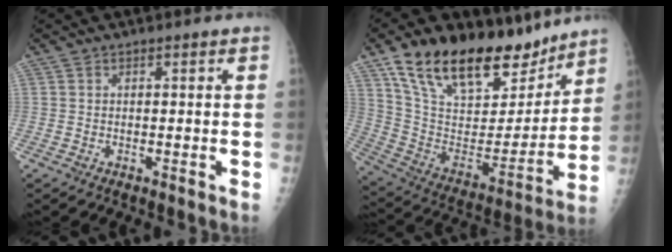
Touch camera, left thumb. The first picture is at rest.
{"total": 28.6, "force": [19.6, 13.2, 16.1], "torque": [-0.235, -0.048, 0.331]}